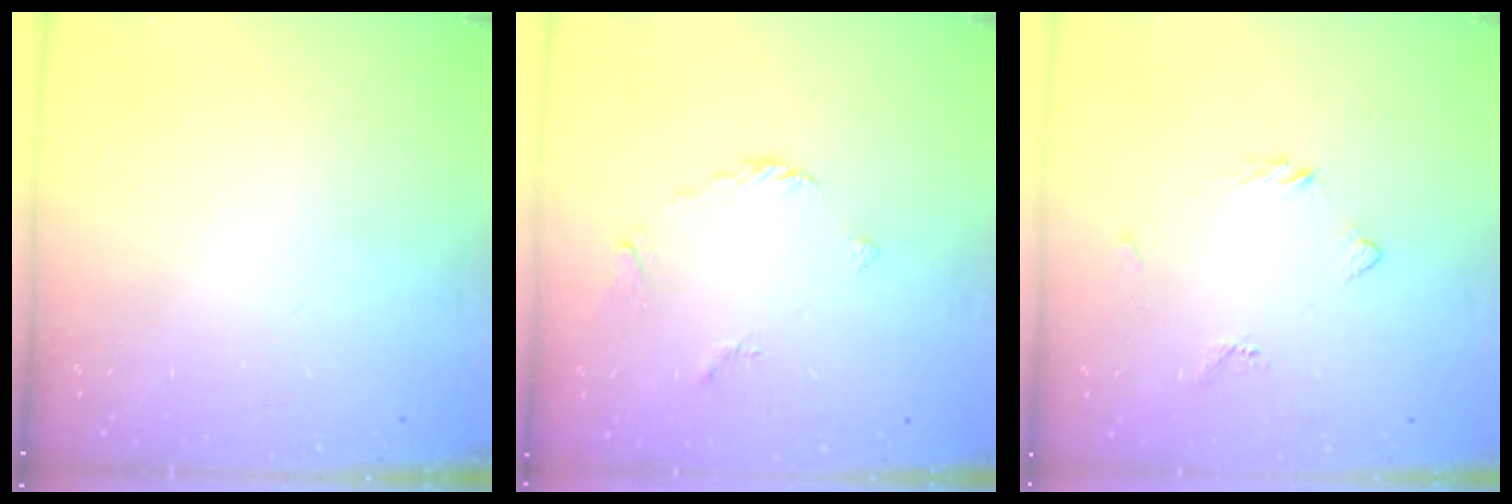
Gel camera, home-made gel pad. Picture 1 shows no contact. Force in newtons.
{"total": 3.2, "press": 3.1, "slide": 0.6}
{"total": 3.4, "press": 3.3, "slide": 0.6}